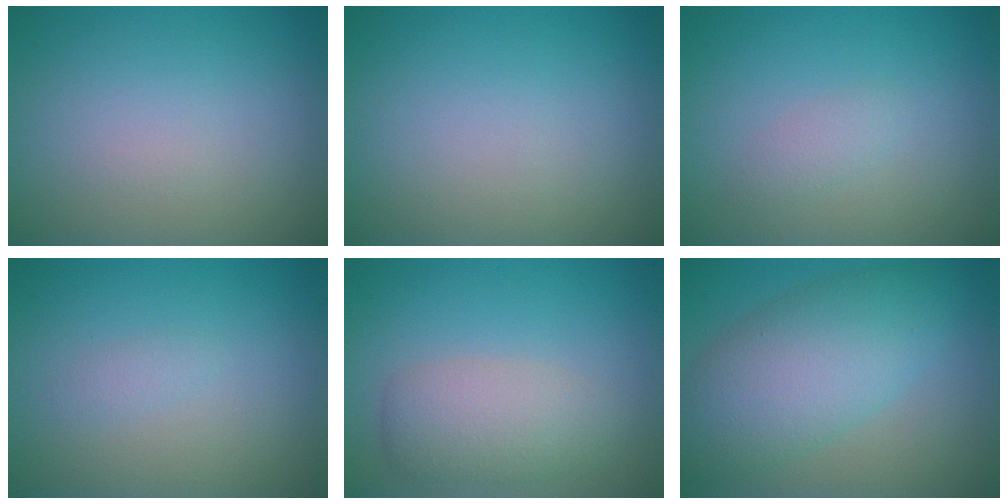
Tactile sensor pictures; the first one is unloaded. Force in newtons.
{"total": 0.0}
{"total": 1.1, "press": 1.1, "slide": 0.0}
{"total": 0.7, "press": 0.7, "slide": 0.1}
{"total": 3.7, "press": 3.7, "slide": 0.2}
{"total": 7.5, "press": 7.5, "slide": 0.3}